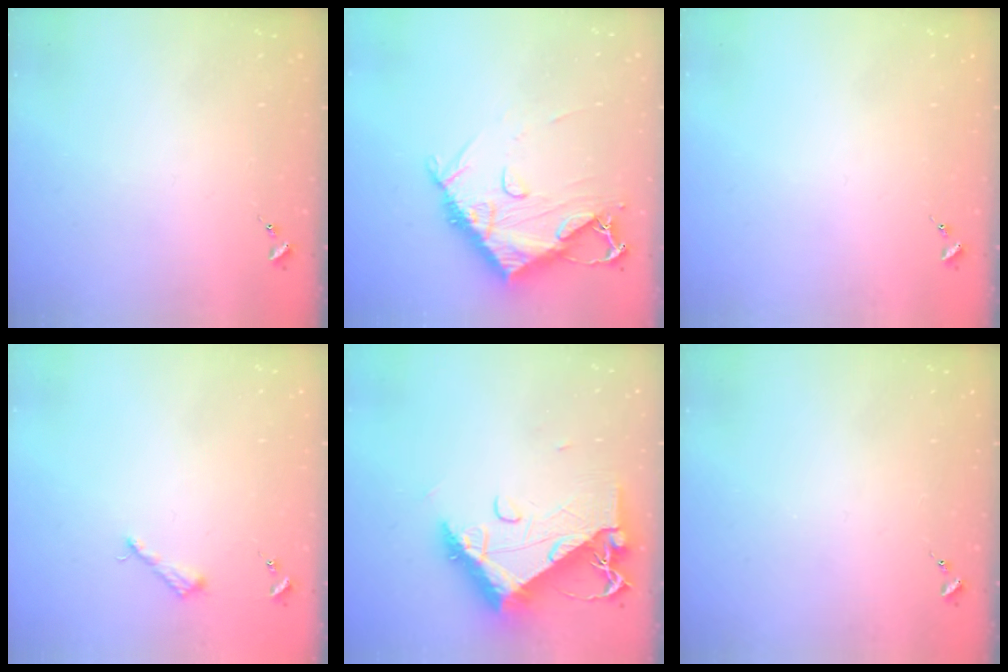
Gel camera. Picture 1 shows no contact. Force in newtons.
{"total": 13.0, "press": 12.9, "slide": 1.5}
{"total": 0.0}
{"total": 4.2, "press": 4.1, "slide": 0.6}
{"total": 15.2, "press": 15.1, "slide": 1.3}
{"total": 0.0}